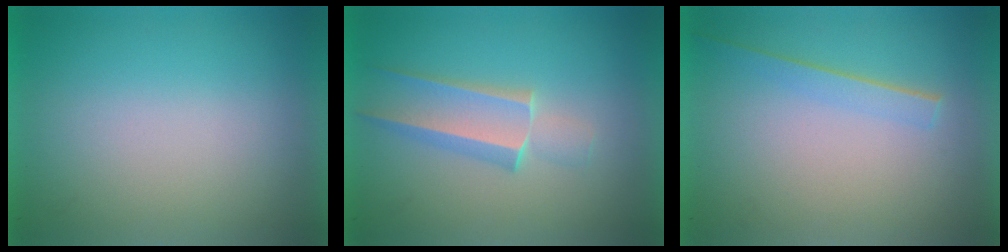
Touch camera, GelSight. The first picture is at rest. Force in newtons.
{"total": 2.2}
{"total": 1.5}